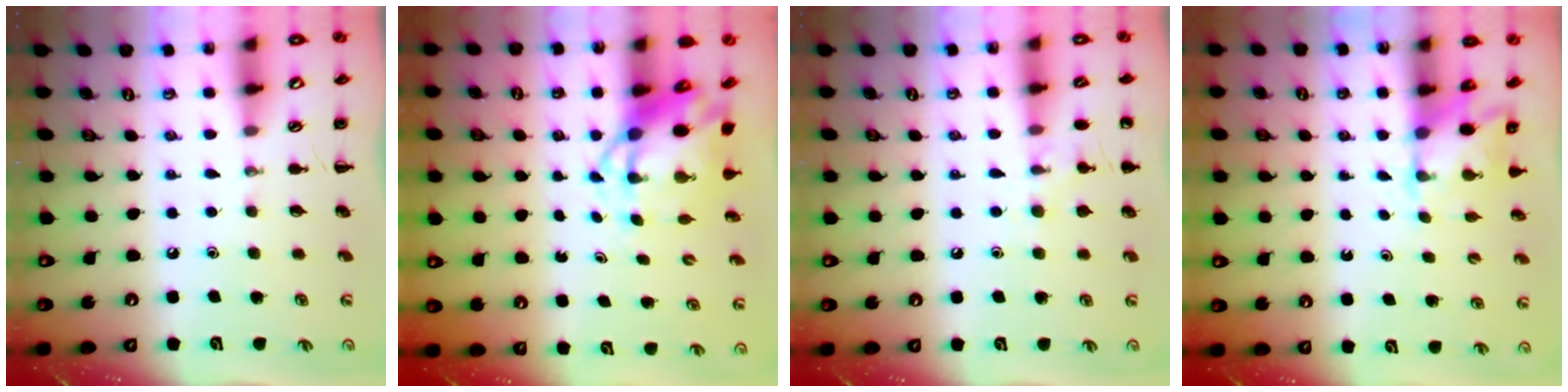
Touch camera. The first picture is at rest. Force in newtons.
{"total": 5.4, "press": 5.1, "slide": 1.7}
{"total": 8.1, "press": 7.8, "slide": 2.3}
{"total": 3.4, "press": 3.2, "slide": 1.2}